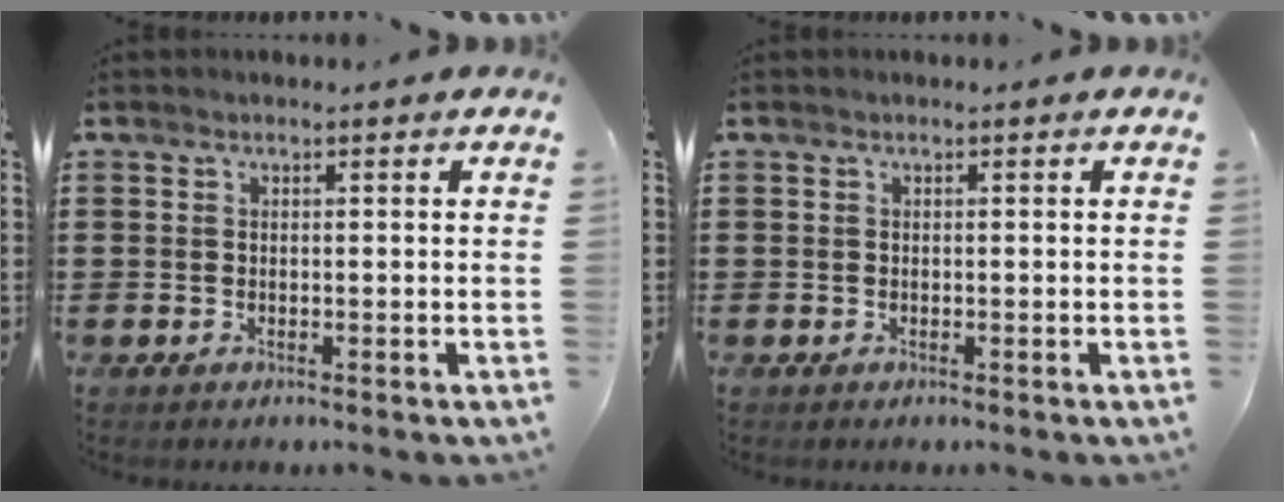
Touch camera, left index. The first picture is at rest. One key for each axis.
{"total": 0.0}